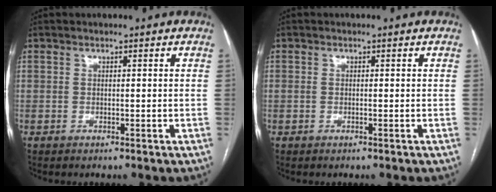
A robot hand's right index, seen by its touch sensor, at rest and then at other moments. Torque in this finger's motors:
{"motor_torque": [0.06, 0.23, 0.00, -0.04]}